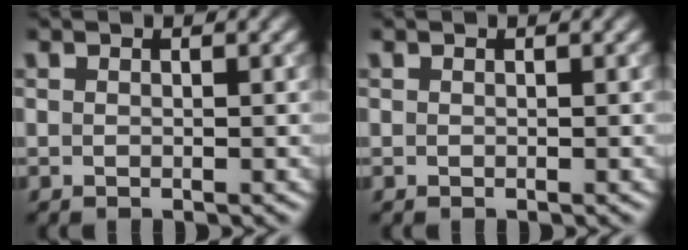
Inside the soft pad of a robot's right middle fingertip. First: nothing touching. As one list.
[{"total": 0.0}]